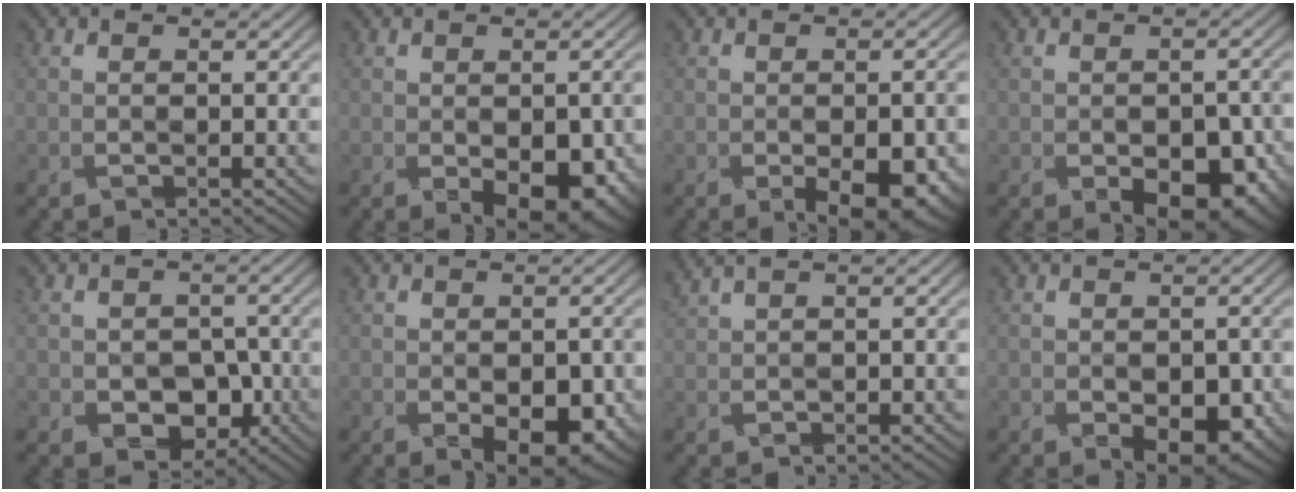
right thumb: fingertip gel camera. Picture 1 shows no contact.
{"total": 10.0, "force": [-3.6, 5.3, 7.6], "torque": [-0.089, -0.022, -0.021]}
{"total": 8.7, "force": [-3.7, 3.7, 7.0], "torque": [-0.080, -0.008, -0.032]}
{"total": 10.4, "force": [-4.7, 5.7, 7.3], "torque": [-0.081, -0.015, -0.048]}
{"total": 5.2, "force": [-2.2, 3.8, 2.7], "torque": [-0.041, -0.016, -0.027]}
{"total": 7.9, "force": [-2.8, 4.2, 6.1], "torque": [-0.089, -0.018, -0.017]}
{"total": 3.2, "force": [2.2, 0.8, 2.2], "torque": [-0.048, 0.019, 0.035]}
{"total": 6.8, "force": [-2.4, 3.7, 5.2], "torque": [-0.078, -0.019, -0.014]}